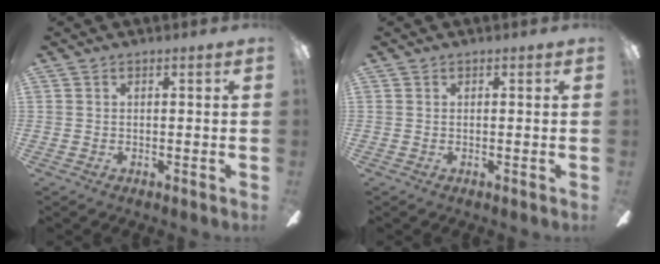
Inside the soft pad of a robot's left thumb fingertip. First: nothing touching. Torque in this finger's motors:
{"motor_torque": [0.03, -0.01, 0.14, -0.11, 0.00]}